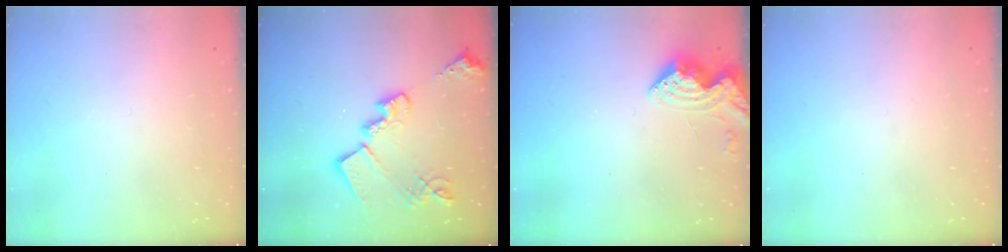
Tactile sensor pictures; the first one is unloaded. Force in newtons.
{"total": 19.2, "press": 19.1, "slide": 1.4}
{"total": 7.3, "press": 7.3, "slide": 0.8}
{"total": 0.0}